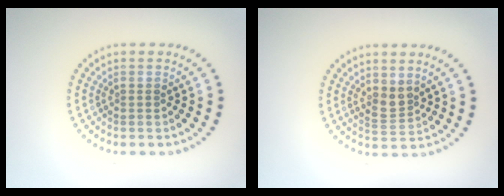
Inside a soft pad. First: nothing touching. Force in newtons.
{"total": 2.0, "press": 1.6, "slide": 1.2}